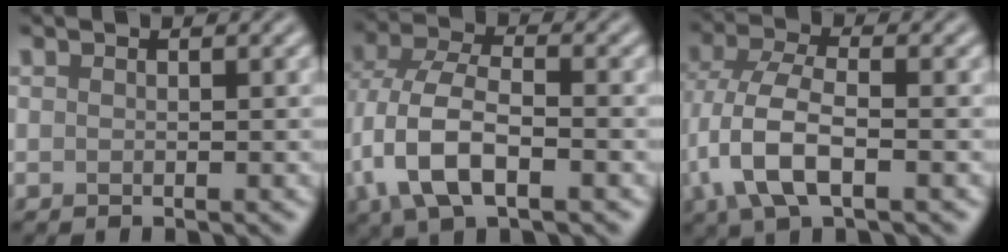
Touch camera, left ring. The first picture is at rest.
{"total": 8.2, "force": [-2.6, 4.3, 6.5], "torque": [-0.143, 0.001, -0.059]}
{"total": 7.0, "force": [-2.1, 3.3, 5.9], "torque": [-0.136, 0.004, -0.051]}